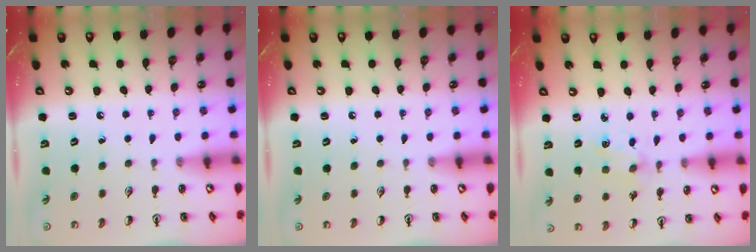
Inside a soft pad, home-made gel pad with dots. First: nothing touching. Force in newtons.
{"total": 0.0}
{"total": 2.2, "press": 2.2, "slide": 0.2}